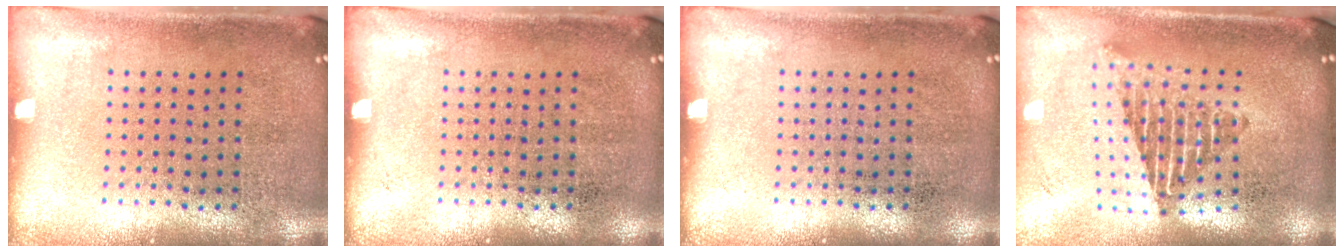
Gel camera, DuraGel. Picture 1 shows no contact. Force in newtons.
{"total": 0.0}
{"total": 0.0}
{"total": 2.1, "press": 1.6, "slide": 1.3}